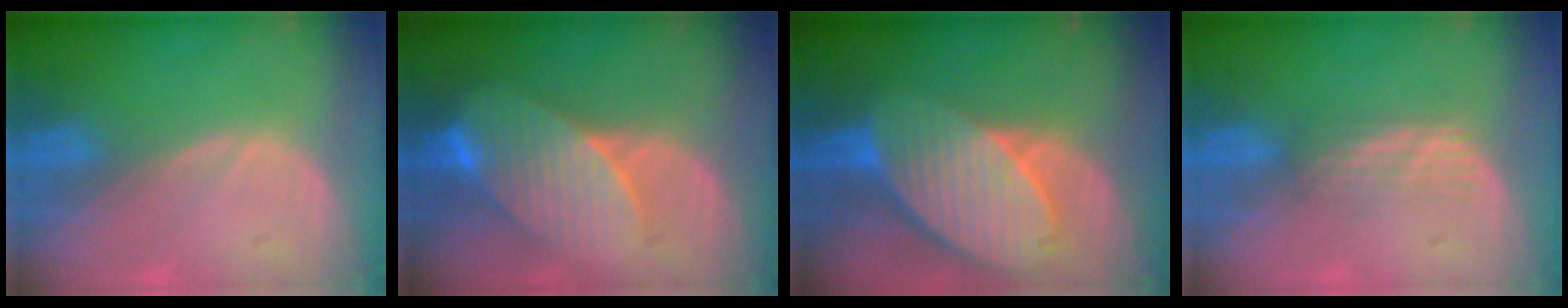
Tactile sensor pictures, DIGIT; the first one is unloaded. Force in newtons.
{"total": 8.2, "press": 7.7, "slide": 2.7}
{"total": 10.5, "press": 9.1, "slide": 5.1}
{"total": 3.1, "press": 2.7, "slide": 1.6}